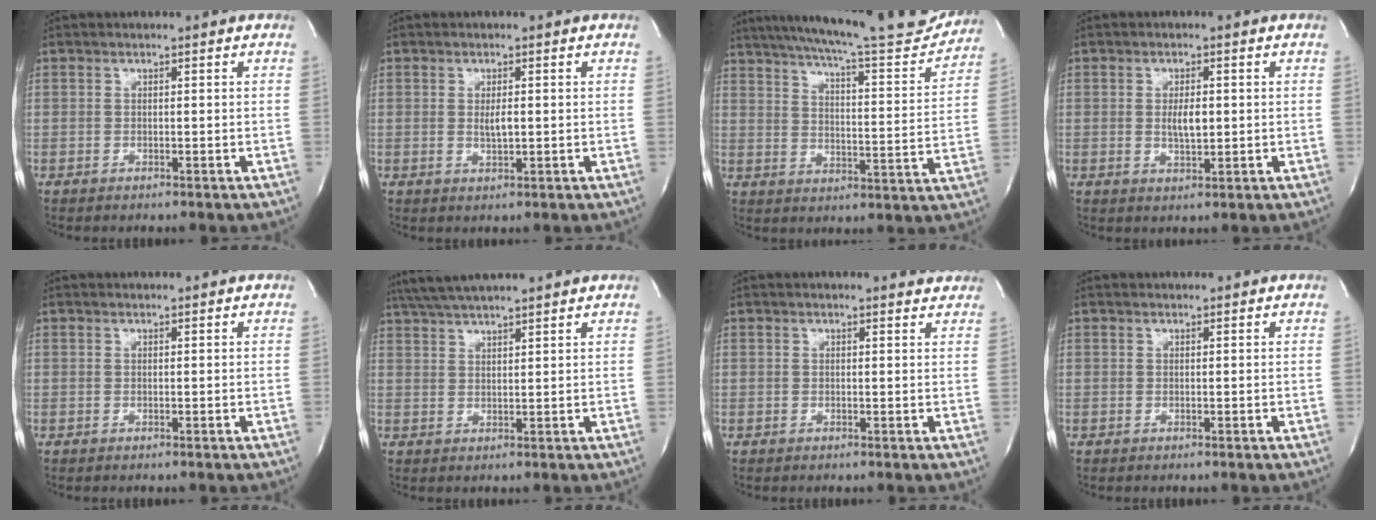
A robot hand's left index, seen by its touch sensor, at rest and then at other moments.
{"total": 2.0, "force": [0.1, 0.5, 1.9], "torque": [-0.038, -0.003, 0.004]}
{"total": 22.1, "force": [20.0, 2.1, 9.1], "torque": [-0.150, -0.038, 0.264]}
{"total": 3.3, "force": [0.2, 1.1, 3.1], "torque": [-0.057, -0.003, 0.006]}
{"total": 1.4, "force": [1.4, 0.2, 0.1], "torque": [-0.010, 0.013, 0.020]}
{"total": 10.8, "force": [9.6, 0.3, 4.9], "torque": [-0.092, 0.035, 0.150]}
{"total": 3.4, "force": [3.4, 0.3, 0.3], "torque": [-0.009, -0.008, 0.022]}
{"total": 1.8, "force": [1.8, 0.3, 0.2], "torque": [-0.011, 0.014, 0.024]}